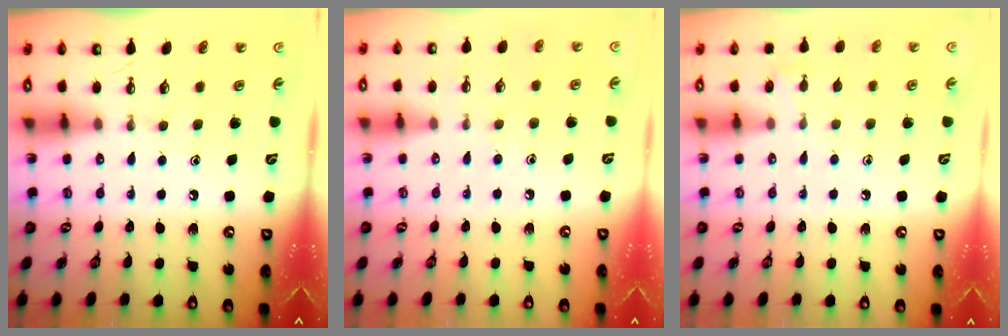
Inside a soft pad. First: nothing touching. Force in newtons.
{"total": 5.6, "press": 5.6, "slide": 0.5}
{"total": 5.3, "press": 5.3, "slide": 0.6}